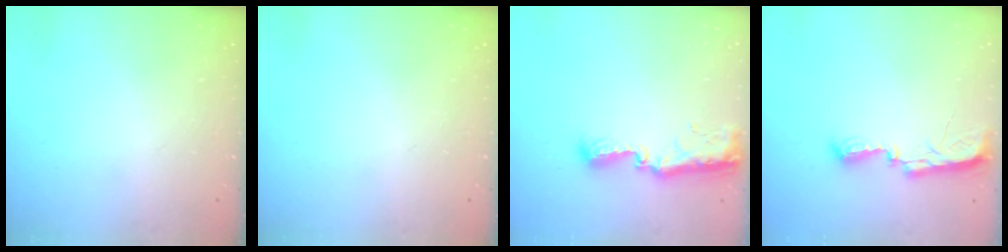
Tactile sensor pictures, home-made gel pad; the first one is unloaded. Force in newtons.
{"total": 0.0}
{"total": 11.2, "press": 10.1, "slide": 4.8}
{"total": 7.7, "press": 7.7, "slide": 0.7}